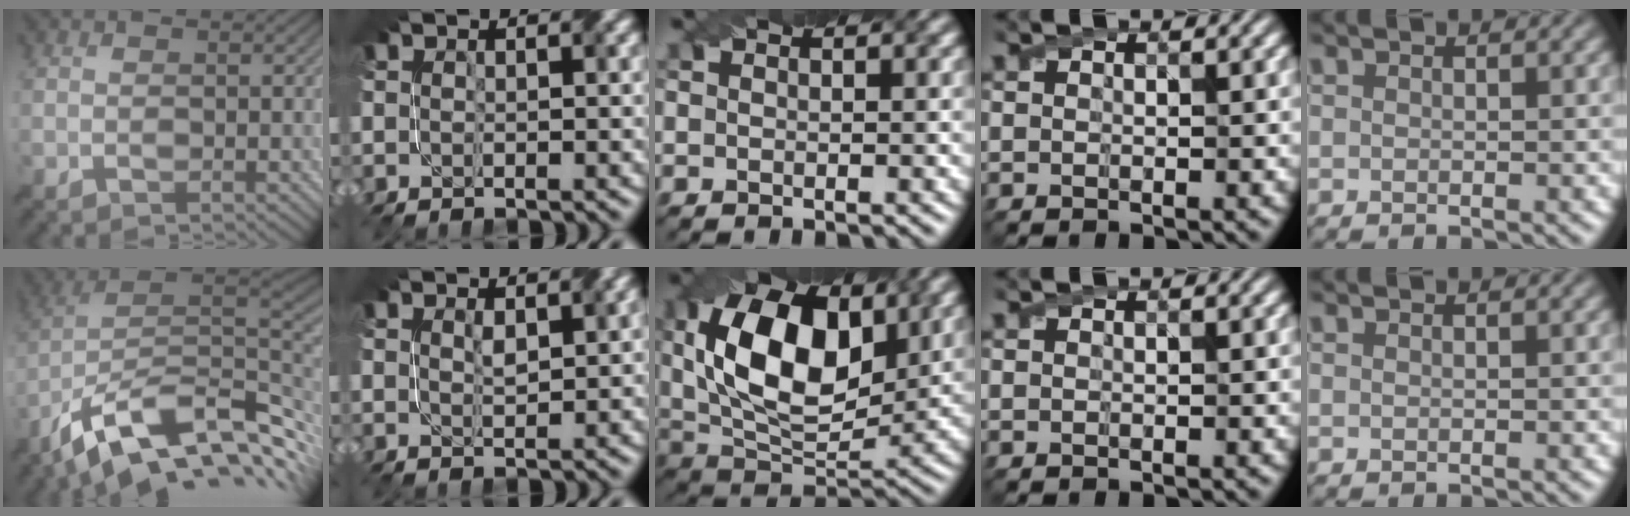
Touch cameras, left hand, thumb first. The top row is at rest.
{"thumb": {"total": 15.7, "force": [-6.9, 7.1, 12.2], "torque": [-0.245, -0.002, -0.125]}, "index": {"total": 0.9, "force": [0.6, -0.1, 0.7], "torque": [-0.017, 0.000, 0.013]}, "middle": {"total": 12.3, "force": [2.8, 6.9, 9.7], "torque": [-0.166, 0.007, 0.045]}}